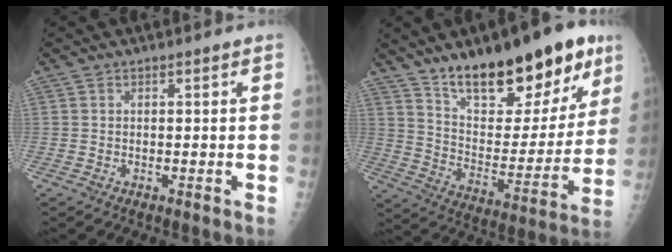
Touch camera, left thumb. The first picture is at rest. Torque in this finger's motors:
{"motor_torque": [0.76, 0.62, 1.46, -1.30, 0.32]}